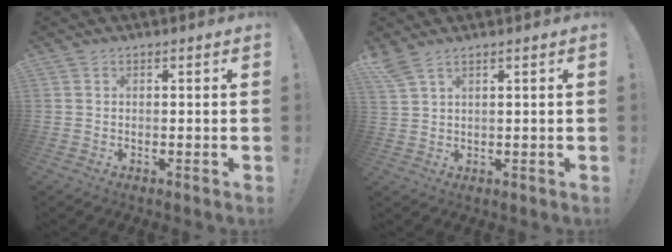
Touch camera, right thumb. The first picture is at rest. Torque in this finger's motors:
{"motor_torque": [0.18, 1.17, 0.48, 0.63, 0.00]}